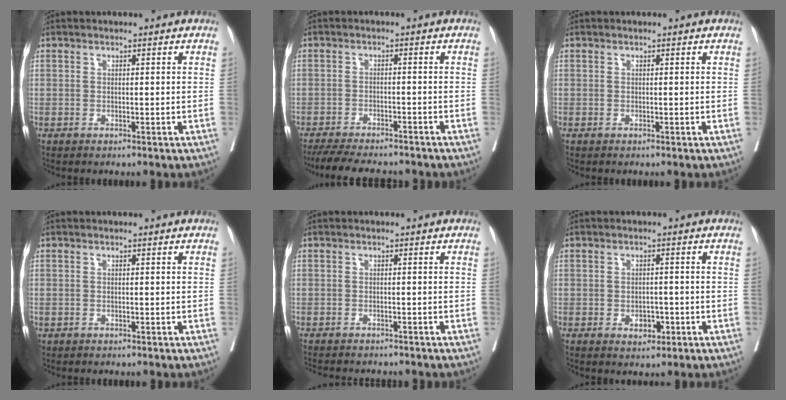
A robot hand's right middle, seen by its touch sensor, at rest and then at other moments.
{"total": 12.4, "force": [-11.1, 2.1, 5.1], "torque": [-0.078, -0.012, -0.156]}
{"total": 0.0}
{"total": 0.0}
{"total": 9.5, "force": [-8.8, 1.3, 3.4], "torque": [-0.046, -0.012, -0.112]}
{"total": 2.8, "force": [-1.2, 1.7, 1.9], "torque": [-0.026, 0.005, -0.012]}